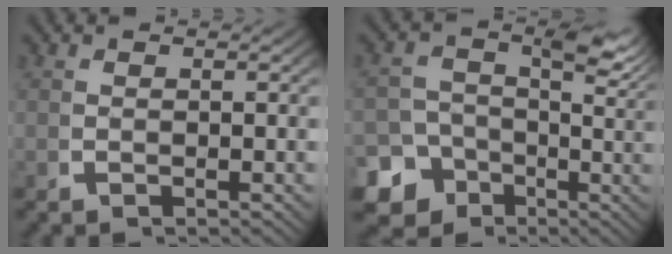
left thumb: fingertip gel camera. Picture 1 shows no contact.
{"total": 9.8, "force": [-3.2, 8.2, 4.4], "torque": [-0.061, -0.038, -0.048]}